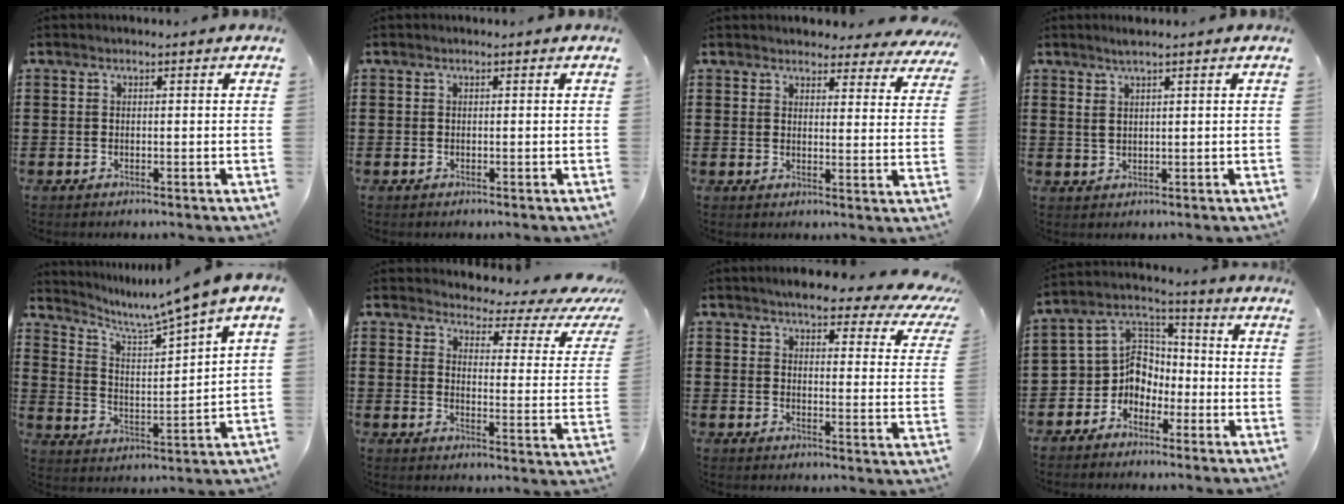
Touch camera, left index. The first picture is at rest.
{"total": 0.0}
{"total": 4.0, "force": [3.9, 0.7, 0.6], "torque": [-0.019, -0.016, 0.069]}
{"total": 2.2, "force": [1.5, 0.4, 1.6], "torque": [-0.034, 0.003, 0.026]}
{"total": 6.1, "force": [5.2, -1.3, 2.9], "torque": [-0.080, -0.046, 0.077]}
{"total": 3.6, "force": [3.1, 0.9, 1.6], "torque": [-0.038, -0.030, 0.043]}
{"total": 5.2, "force": [4.5, 1.1, 2.3], "torque": [-0.057, -0.025, 0.075]}
{"total": 7.2, "force": [-3.3, 6.2, 1.3], "torque": [-0.064, 0.003, -0.071]}